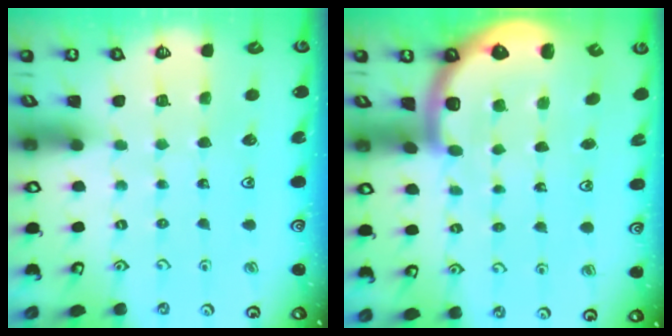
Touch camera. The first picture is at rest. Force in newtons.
{"total": 6.2, "press": 6.0, "slide": 1.7}